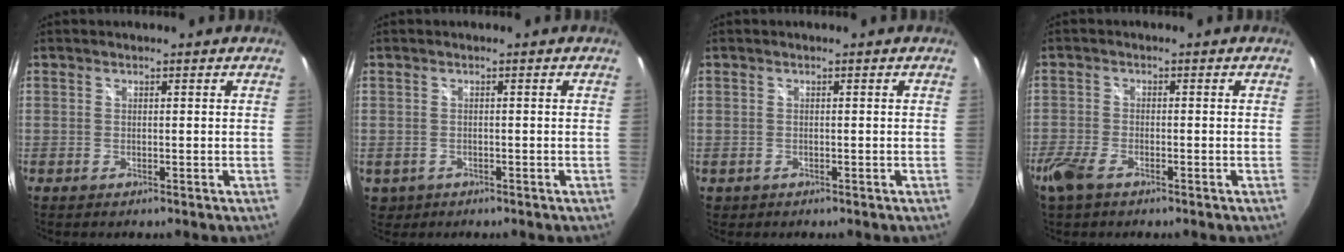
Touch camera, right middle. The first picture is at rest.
{"total": 3.0, "force": [-0.4, 2.8, 1.1], "torque": [-0.029, -0.004, 0.001]}
{"total": 0.7, "force": [0.2, 0.7, 0.0], "torque": [-0.001, -0.002, 0.005]}
{"total": 5.0, "force": [-3.4, 2.1, 3.0], "torque": [-0.086, -0.009, -0.067]}